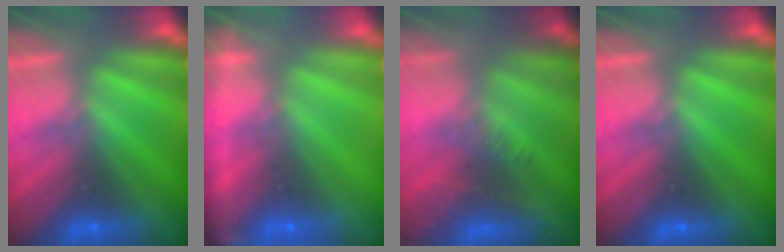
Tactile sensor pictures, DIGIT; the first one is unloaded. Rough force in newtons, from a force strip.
{"total": 11.2}
{"total": 9.5}
{"total": 0.0}